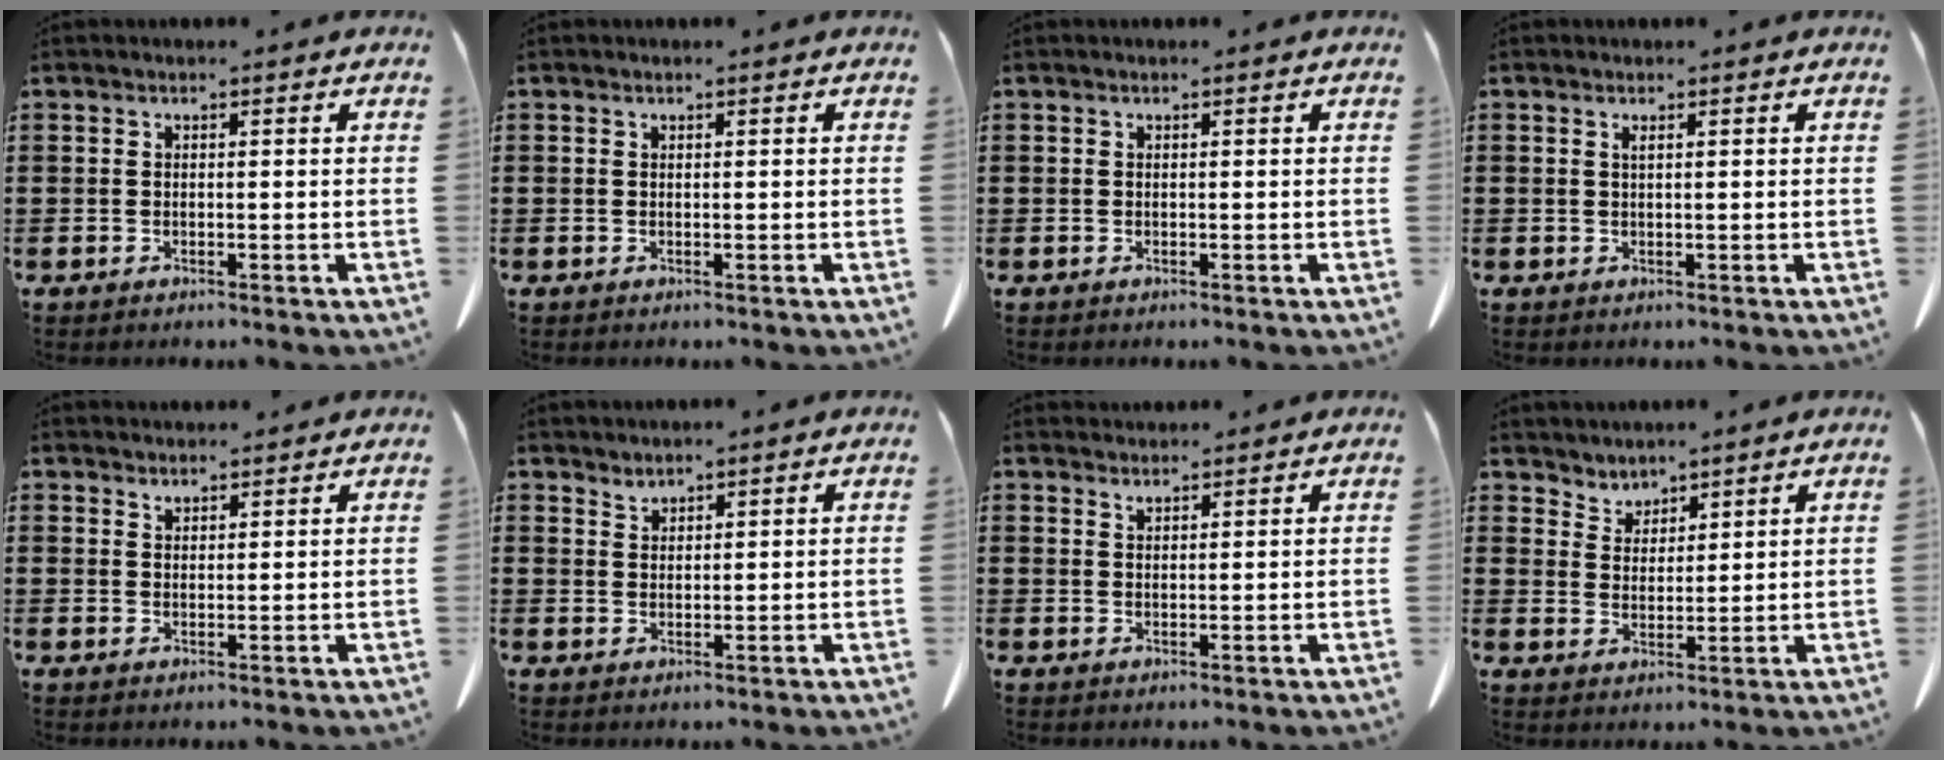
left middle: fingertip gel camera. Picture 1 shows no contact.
{"total": 0.0}
{"total": 0.0}
{"total": 0.6, "force": [0.4, 0.1, 0.4], "torque": [-0.011, 0.000, 0.008]}
{"total": 1.9, "force": [1.9, 0.4, 0.0], "torque": [-0.005, 0.001, 0.037]}
{"total": 1.8, "force": [1.8, 0.3, -0.2], "torque": [-0.001, -0.001, 0.035]}
{"total": 1.8, "force": [1.7, 0.3, 0.2], "torque": [-0.008, 0.001, 0.034]}
{"total": 3.4, "force": [3.1, 1.2, -0.6], "torque": [-0.003, -0.009, 0.058]}